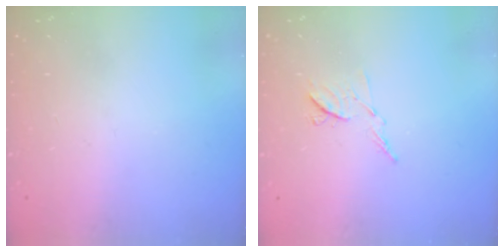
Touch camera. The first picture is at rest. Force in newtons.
{"total": 6.8, "press": 6.7, "slide": 0.8}